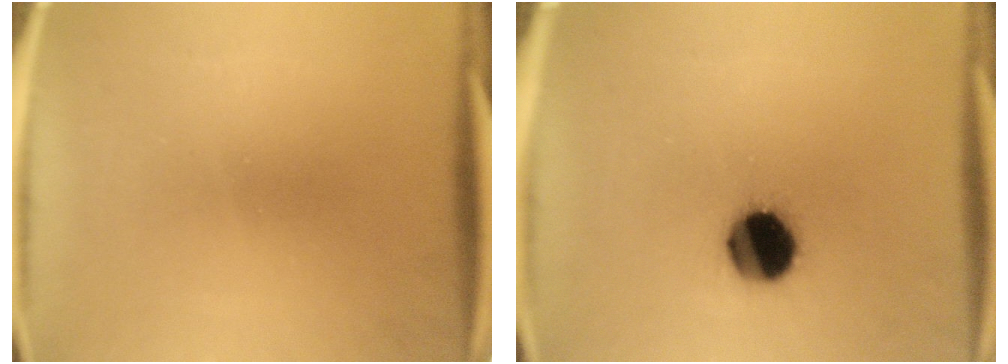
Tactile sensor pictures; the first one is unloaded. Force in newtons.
{"total": 11.5}